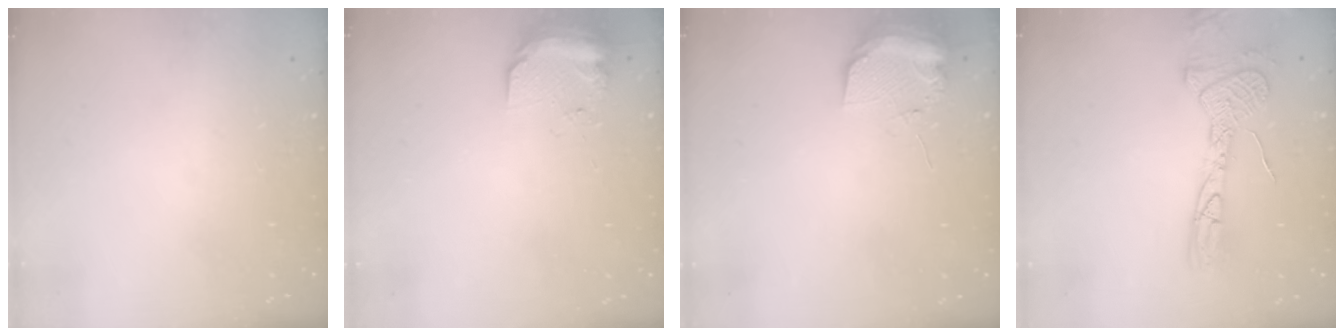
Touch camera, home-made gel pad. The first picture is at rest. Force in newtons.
{"total": 9.9, "press": 9.4, "slide": 3.1}
{"total": 9.5, "press": 9.4, "slide": 1.0}
{"total": 14.2, "press": 14.2, "slide": 1.3}